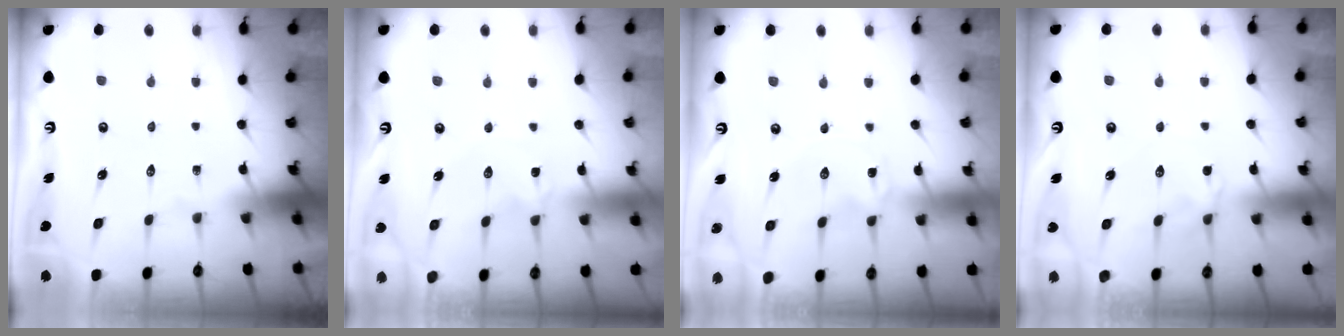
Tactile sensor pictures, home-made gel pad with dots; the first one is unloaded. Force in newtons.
{"total": 0.0}
{"total": 0.0}
{"total": 2.7, "press": 2.6, "slide": 0.6}